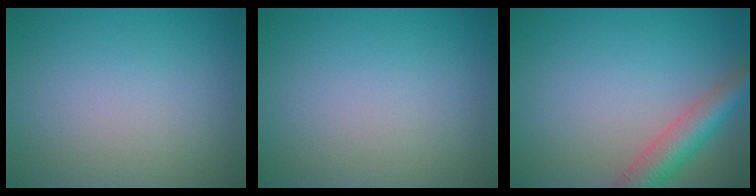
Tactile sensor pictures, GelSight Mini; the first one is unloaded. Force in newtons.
{"total": 0.0}
{"total": 4.7, "press": 4.7, "slide": 0.3}